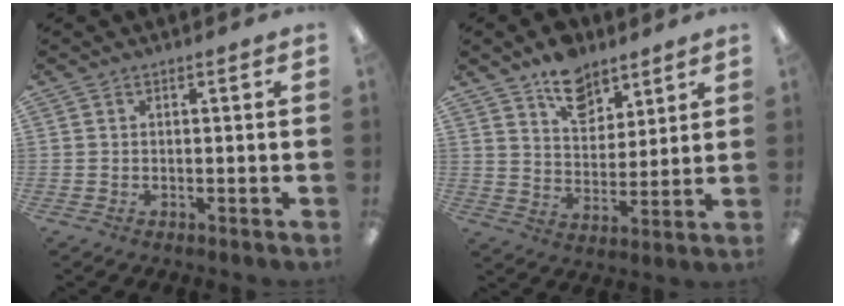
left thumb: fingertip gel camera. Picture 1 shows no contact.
{"total": 10.8, "force": [8.0, 6.4, 3.4], "torque": [-0.042, -0.048, 0.147]}